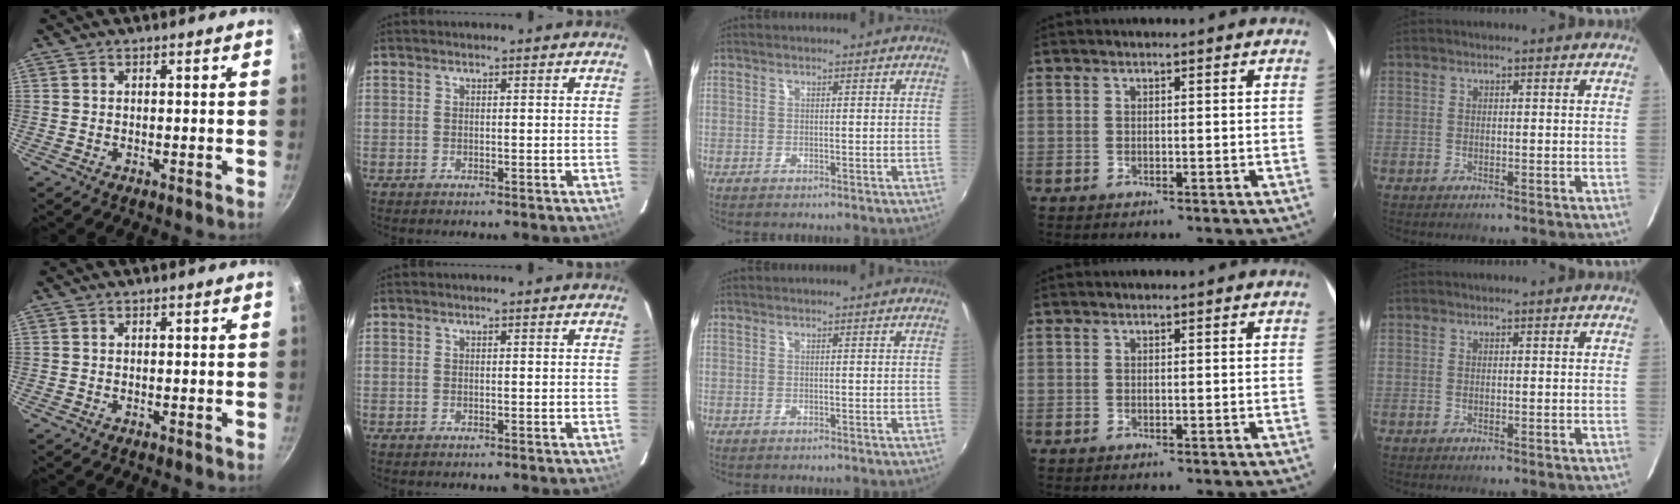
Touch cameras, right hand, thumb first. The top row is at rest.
{}